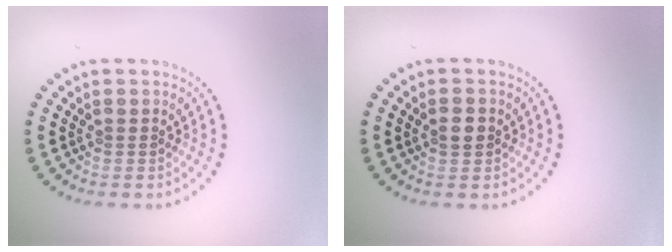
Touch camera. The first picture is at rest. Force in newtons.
{"total": 1.6, "press": 1.5, "slide": 0.3}